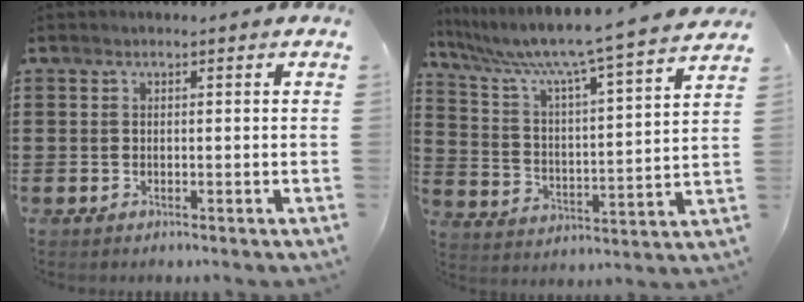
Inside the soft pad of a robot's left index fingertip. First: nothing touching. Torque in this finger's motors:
{"motor_torque": [2.14, 0.00, 0.52, 0.15]}